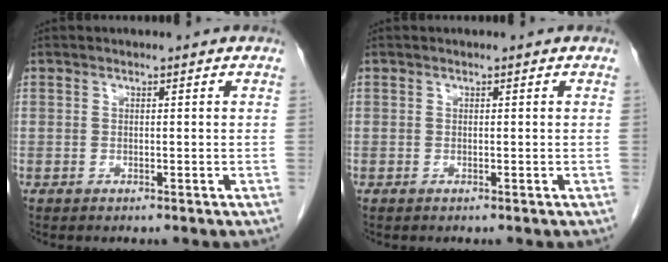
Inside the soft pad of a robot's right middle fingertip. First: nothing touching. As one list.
[{"total": 0.0}]